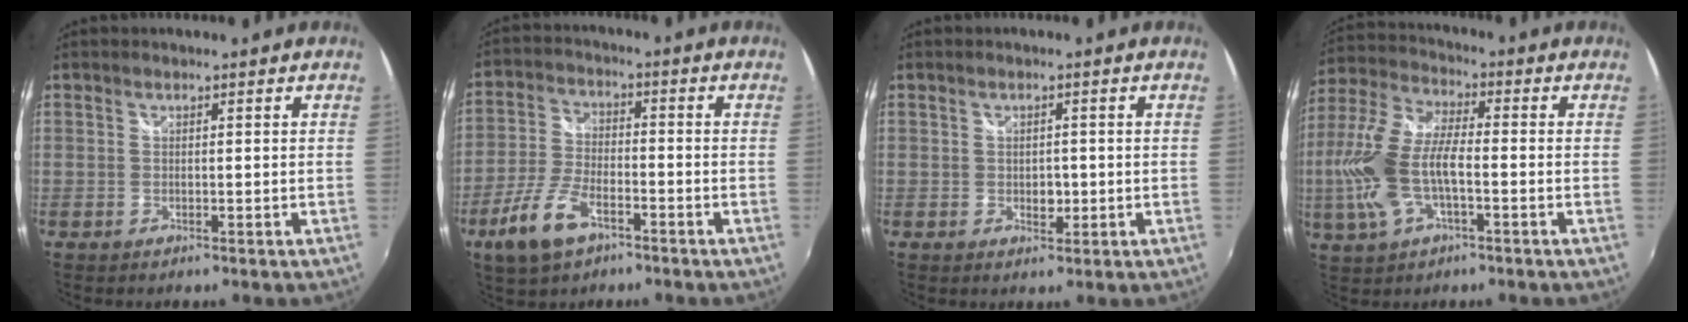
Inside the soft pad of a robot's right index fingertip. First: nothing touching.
{"total": 10.2, "force": [-5.8, 4.7, 6.9], "torque": [-0.157, -0.006, -0.110]}
{"total": 2.1, "force": [-0.4, 1.6, 1.3], "torque": [-0.019, -0.001, -0.006]}
{"total": 13.7, "force": [-3.1, 5.7, 12.1], "torque": [-0.267, 0.000, -0.061]}